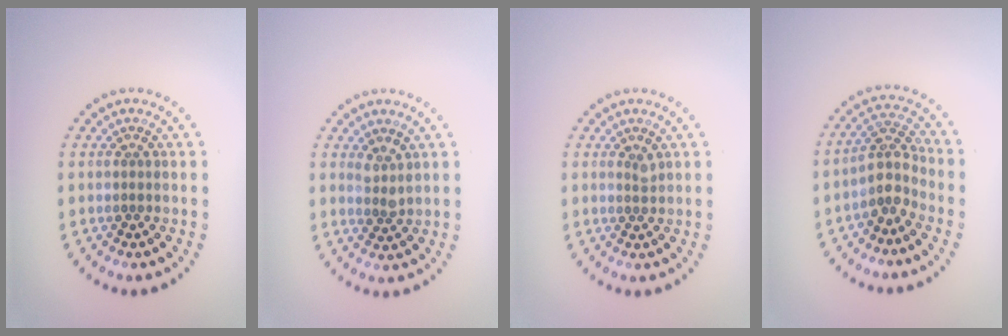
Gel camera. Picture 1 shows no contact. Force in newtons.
{"total": 1.4, "press": 1.2, "slide": 0.8}
{"total": 0.9, "press": 0.6, "slide": 0.6}
{"total": 2.9, "press": 2.3, "slide": 1.8}